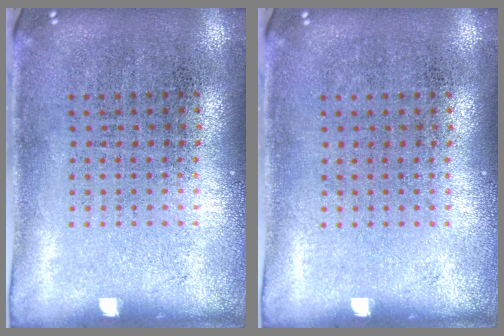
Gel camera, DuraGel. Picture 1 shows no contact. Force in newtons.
{"total": 0.0}